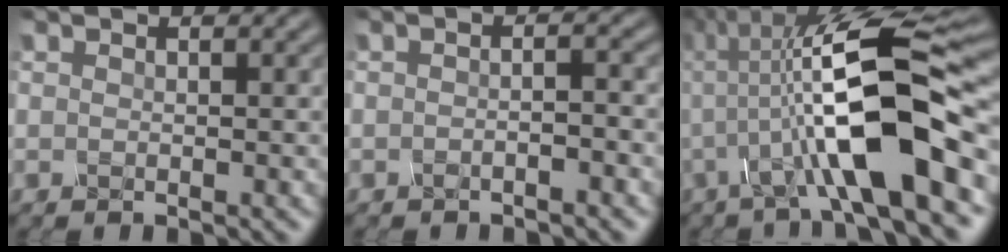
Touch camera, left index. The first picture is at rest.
{"total": 1.4, "force": [-0.8, 0.2, 1.1], "torque": [-0.020, 0.002, -0.018]}
{"total": 12.5, "force": [-1.3, 3.3, 12.0], "torque": [-0.202, 0.016, -0.034]}